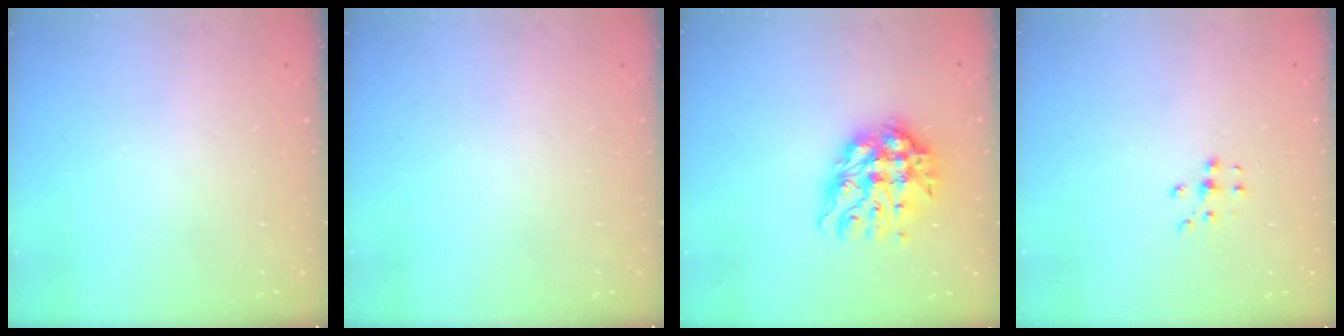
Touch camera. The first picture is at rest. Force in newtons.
{"total": 0.0}
{"total": 11.6, "press": 11.5, "slide": 1.5}
{"total": 5.0, "press": 5.0, "slide": 0.7}